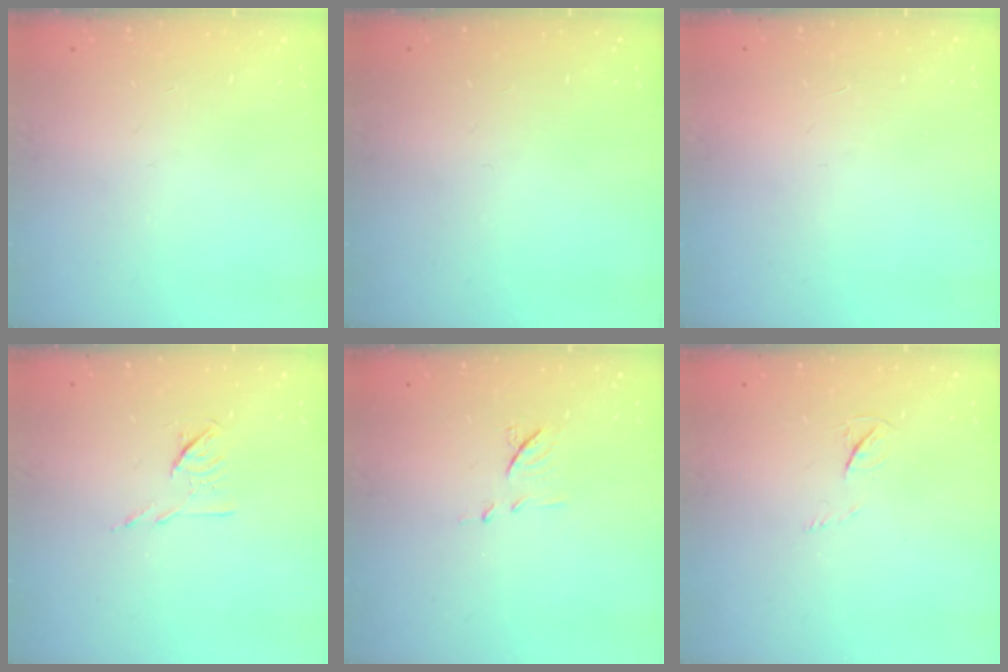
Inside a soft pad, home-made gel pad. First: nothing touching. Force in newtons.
{"total": 0.0}
{"total": 1.5, "press": 1.5, "slide": 0.1}
{"total": 6.4, "press": 6.3, "slide": 1.2}
{"total": 7.0, "press": 7.0, "slide": 0.6}
{"total": 3.6, "press": 3.6, "slide": 0.5}